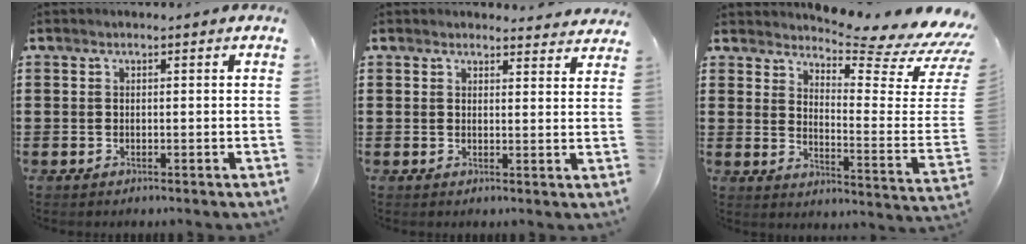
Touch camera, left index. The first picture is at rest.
{"total": 2.5, "force": [2.5, 0.3, 0.2], "torque": [-0.003, -0.010, 0.046]}
{"total": 5.4, "force": [4.9, -0.2, 2.1], "torque": [-0.046, -0.060, 0.076]}